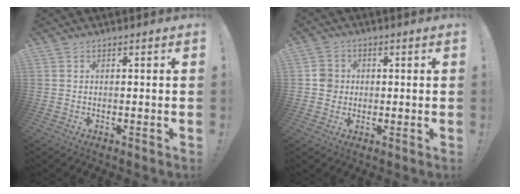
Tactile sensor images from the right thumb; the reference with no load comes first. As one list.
[{"total": 5.1, "force": [-0.2, 4.9, 1.6], "torque": [-0.022, 0.008, -0.005]}]